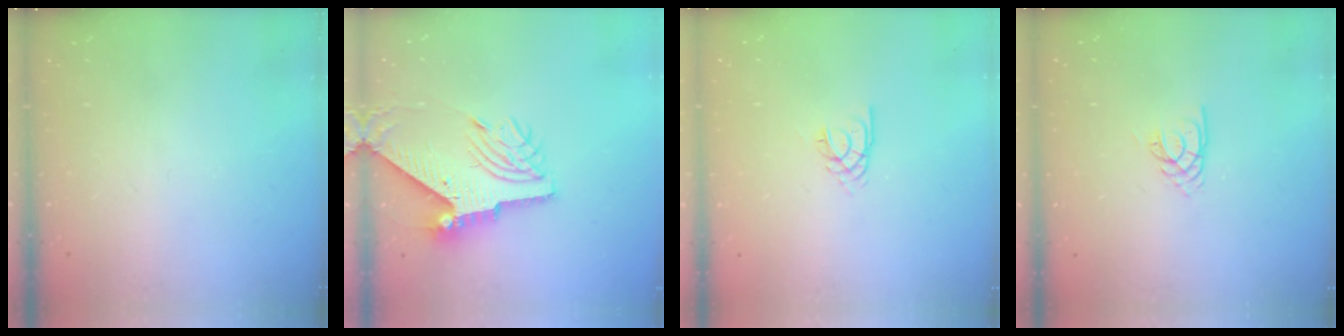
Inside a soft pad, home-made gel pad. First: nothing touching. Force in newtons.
{"total": 10.4, "press": 10.3, "slide": 1.4}
{"total": 2.2, "press": 2.2, "slide": 0.3}
{"total": 1.9, "press": 1.9, "slide": 0.2}